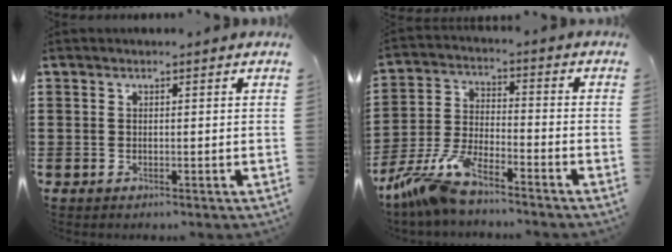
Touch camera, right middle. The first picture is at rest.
{"total": 8.3, "force": [-7.4, 0.9, 3.8], "torque": [-0.101, -0.007, -0.150]}